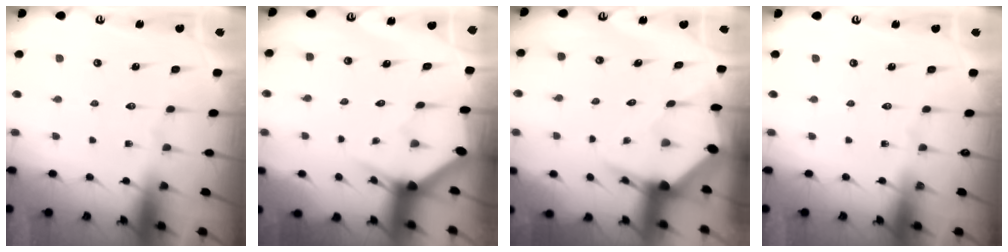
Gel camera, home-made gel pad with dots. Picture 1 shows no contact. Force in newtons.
{"total": 2.9, "press": 2.9, "slide": 0.1}
{"total": 4.9, "press": 4.9, "slide": 0.6}
{"total": 0.0}